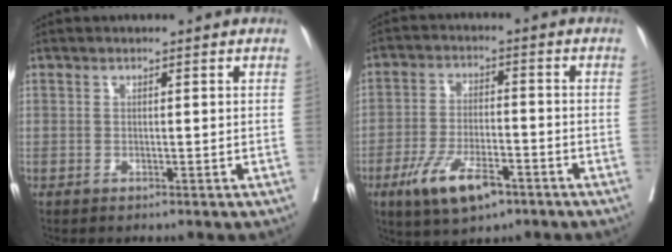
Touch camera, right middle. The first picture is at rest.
{"total": 9.5, "force": [-5.4, 3.3, 7.1], "torque": [-0.140, -0.011, -0.091]}